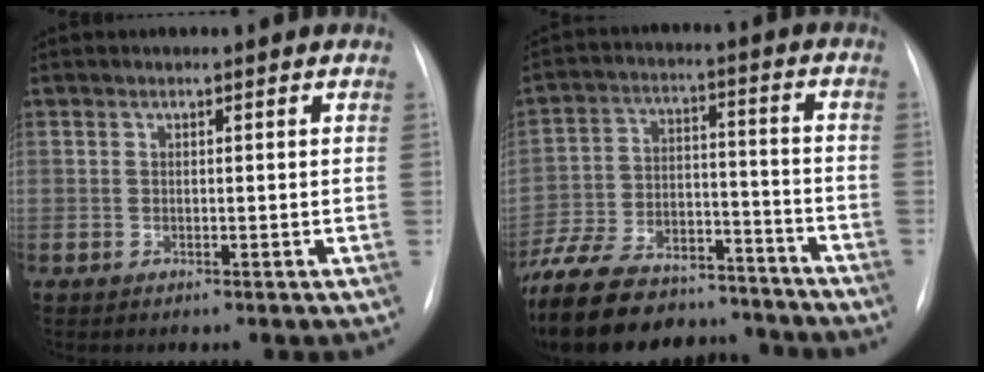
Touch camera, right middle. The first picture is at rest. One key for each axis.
{"total": 25.7, "fx": -21.5, "fy": 9.8, "fz": 10.1, "tx": -0.237, "ty": -0.008, "tz": -0.325}